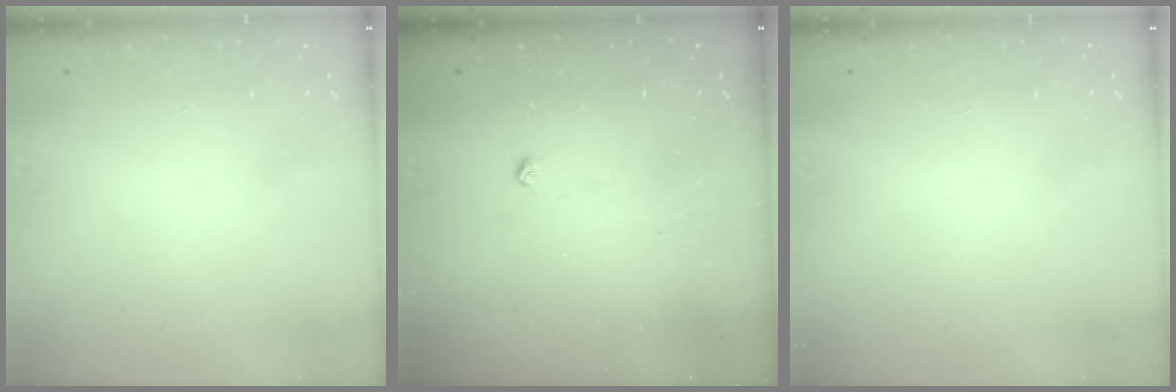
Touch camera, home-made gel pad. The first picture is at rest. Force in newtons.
{"total": 2.6, "press": 2.5, "slide": 0.5}
{"total": 0.0}